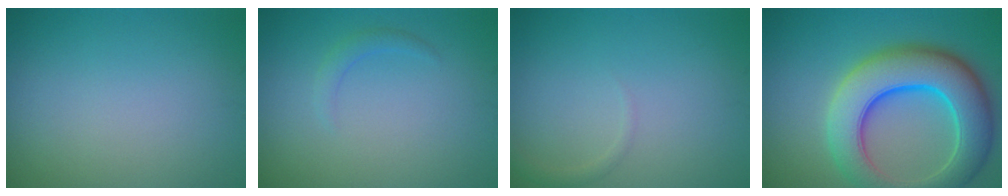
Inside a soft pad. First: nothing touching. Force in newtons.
{"total": 1.1, "press": 1.1, "slide": 0.2}
{"total": 0.8, "press": 0.8, "slide": 0.1}
{"total": 10.5, "press": 10.5, "slide": 0.2}